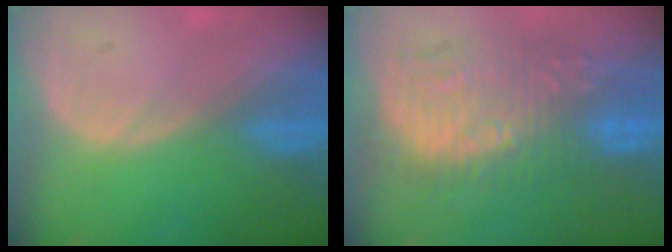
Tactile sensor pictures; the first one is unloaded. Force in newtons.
{"total": 10.7, "press": 10.4, "slide": 2.4}